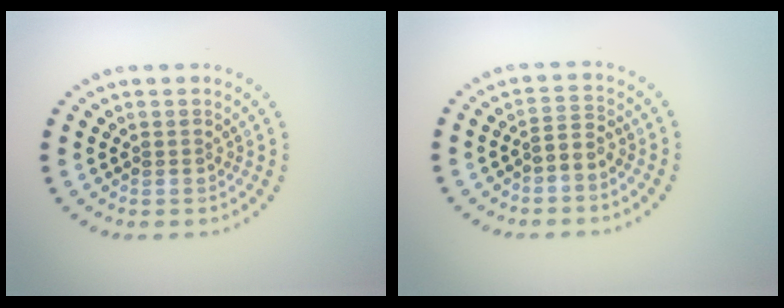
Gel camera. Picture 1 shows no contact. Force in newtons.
{"total": 1.7, "press": 1.4, "slide": 1.1}